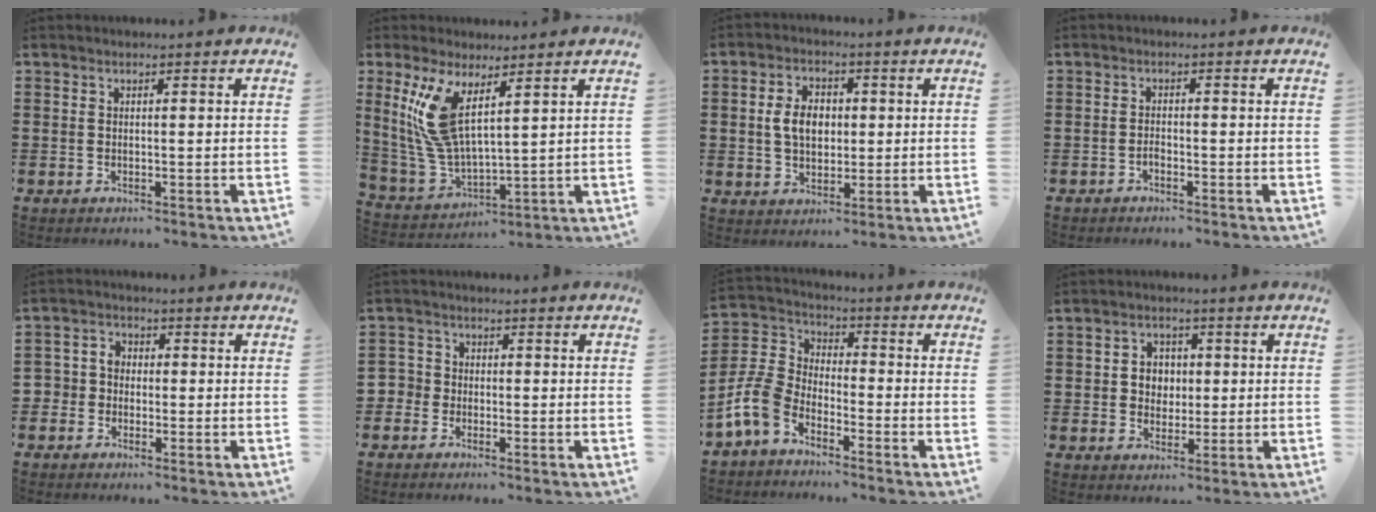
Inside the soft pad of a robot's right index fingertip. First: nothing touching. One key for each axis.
{"total": 9.9, "fx": 4.2, "fy": 3.6, "fz": 8.1, "tx": -0.202, "ty": -0.018, "tz": 0.073}
{"total": 5.8, "fx": 0.5, "fy": 3.9, "fz": 4.2, "tx": -0.089, "ty": 0.009, "tz": 0.001}
{"total": 1.1, "fx": -0.8, "fy": 0.4, "fz": 0.6, "tx": -0.016, "ty": -0.005, "tz": -0.013}
{"total": 3.1, "fx": -1.5, "fy": 2.7, "fz": 0.4, "tx": -0.029, "ty": 0.006, "tz": -0.039}
{"total": 2.5, "fx": -1.5, "fy": 2.1, "fz": 0.1, "tx": -0.021, "ty": 0.003, "tz": -0.038}
{"total": 6.5, "fx": -4.5, "fy": 3.6, "fz": 3.1, "tx": -0.110, "ty": -0.005, "tz": -0.100}
{"total": 4.1, "fx": 0.2, "fy": 3.8, "fz": 1.6, "tx": -0.047, "ty": 0.013, "tz": -0.001}